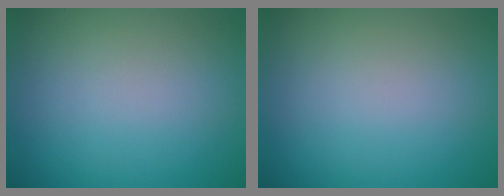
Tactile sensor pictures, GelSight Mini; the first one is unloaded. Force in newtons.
{"total": 0.0}